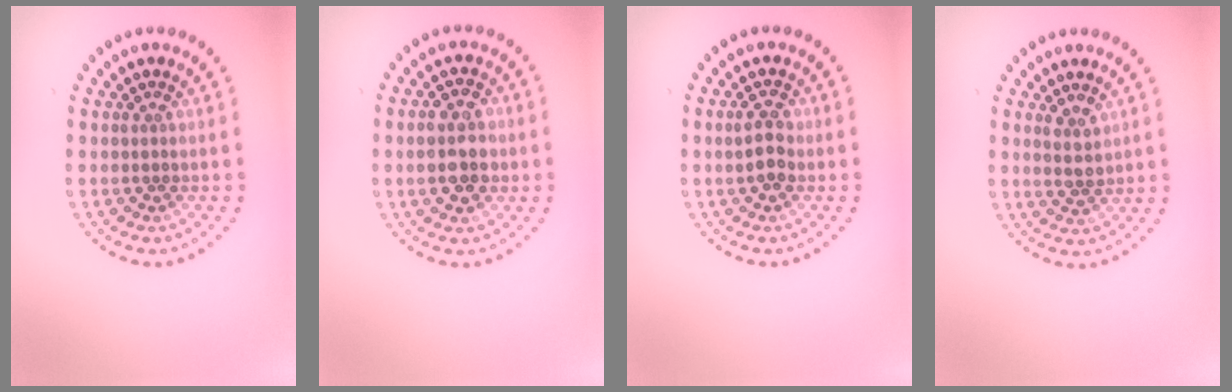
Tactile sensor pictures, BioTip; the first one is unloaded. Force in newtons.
{"total": 4.4, "press": 4.4, "slide": 0.4}
{"total": 2.4, "press": 2.4, "slide": 0.0}
{"total": 1.8, "press": 1.7, "slide": 0.4}